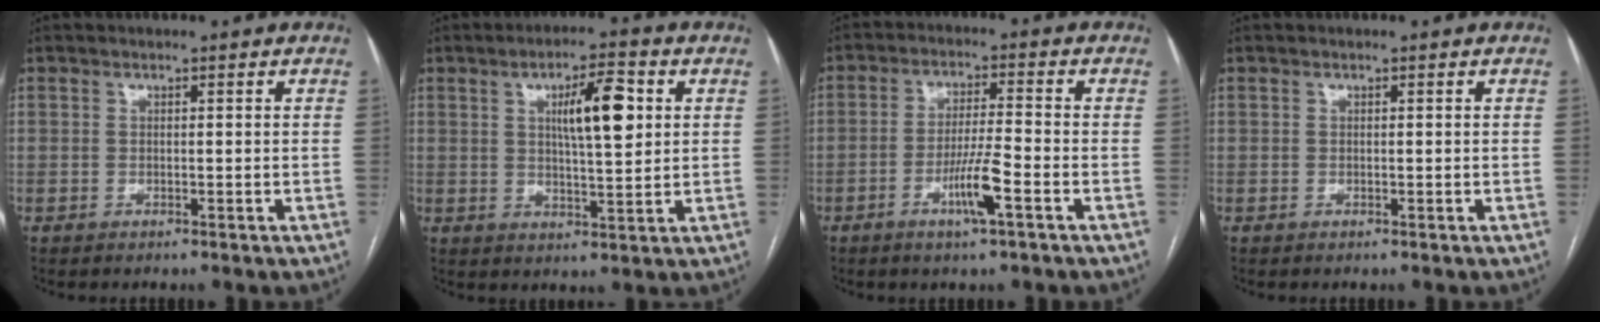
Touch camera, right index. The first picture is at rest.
{"total": 8.5, "force": [2.3, 1.7, 8.0], "torque": [-0.131, 0.010, 0.041]}
{"total": 6.7, "force": [-2.9, 0.1, 6.0], "torque": [-0.114, -0.006, -0.054]}
{"total": 0.0}